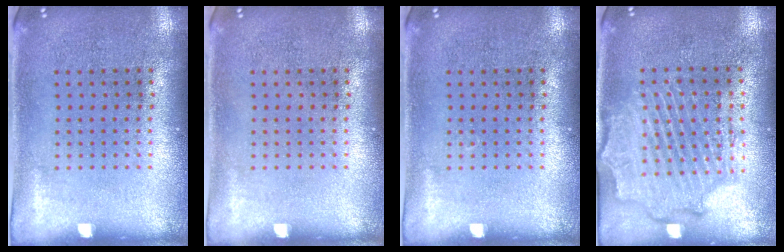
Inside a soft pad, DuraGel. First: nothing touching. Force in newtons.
{"total": 0.0}
{"total": 0.0}
{"total": 2.3, "press": 2.2, "slide": 0.6}